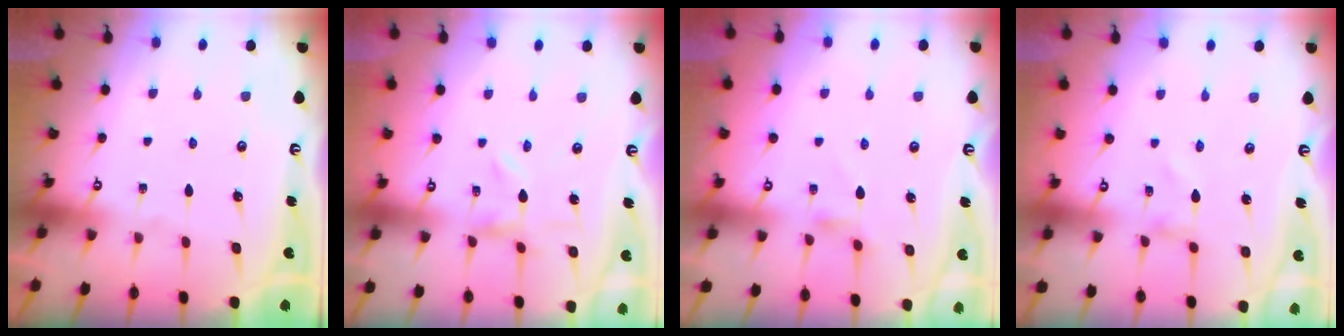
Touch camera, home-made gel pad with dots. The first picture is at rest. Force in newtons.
{"total": 2.3, "press": 2.3, "slide": 0.4}
{"total": 3.0, "press": 2.9, "slide": 0.5}
{"total": 0.7, "press": 0.7, "slide": 0.1}